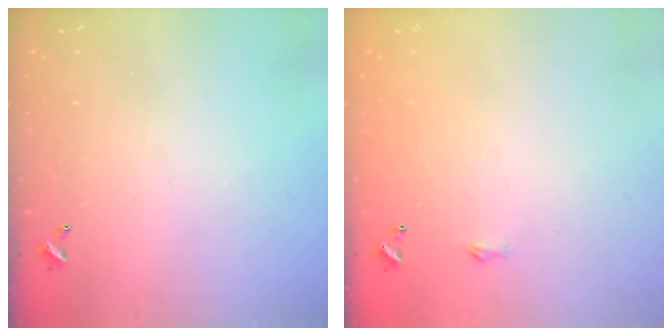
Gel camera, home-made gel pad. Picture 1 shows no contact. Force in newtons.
{"total": 1.8, "press": 1.8, "slide": 0.3}